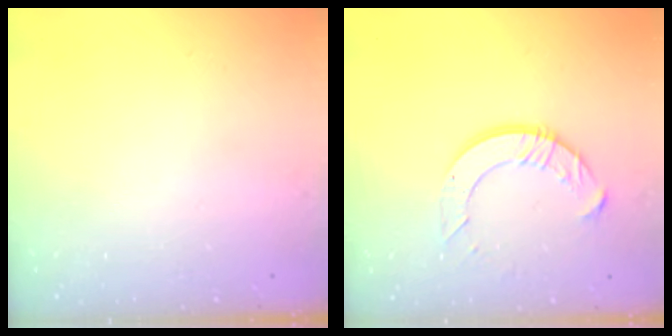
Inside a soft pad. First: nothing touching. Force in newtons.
{"total": 9.6, "press": 9.6, "slide": 1.0}